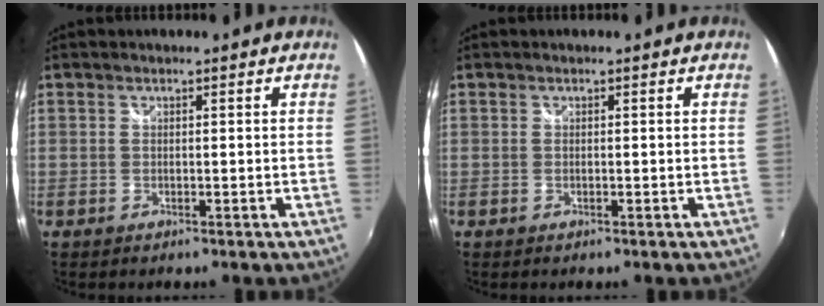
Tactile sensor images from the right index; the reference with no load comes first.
{"total": 0.0}